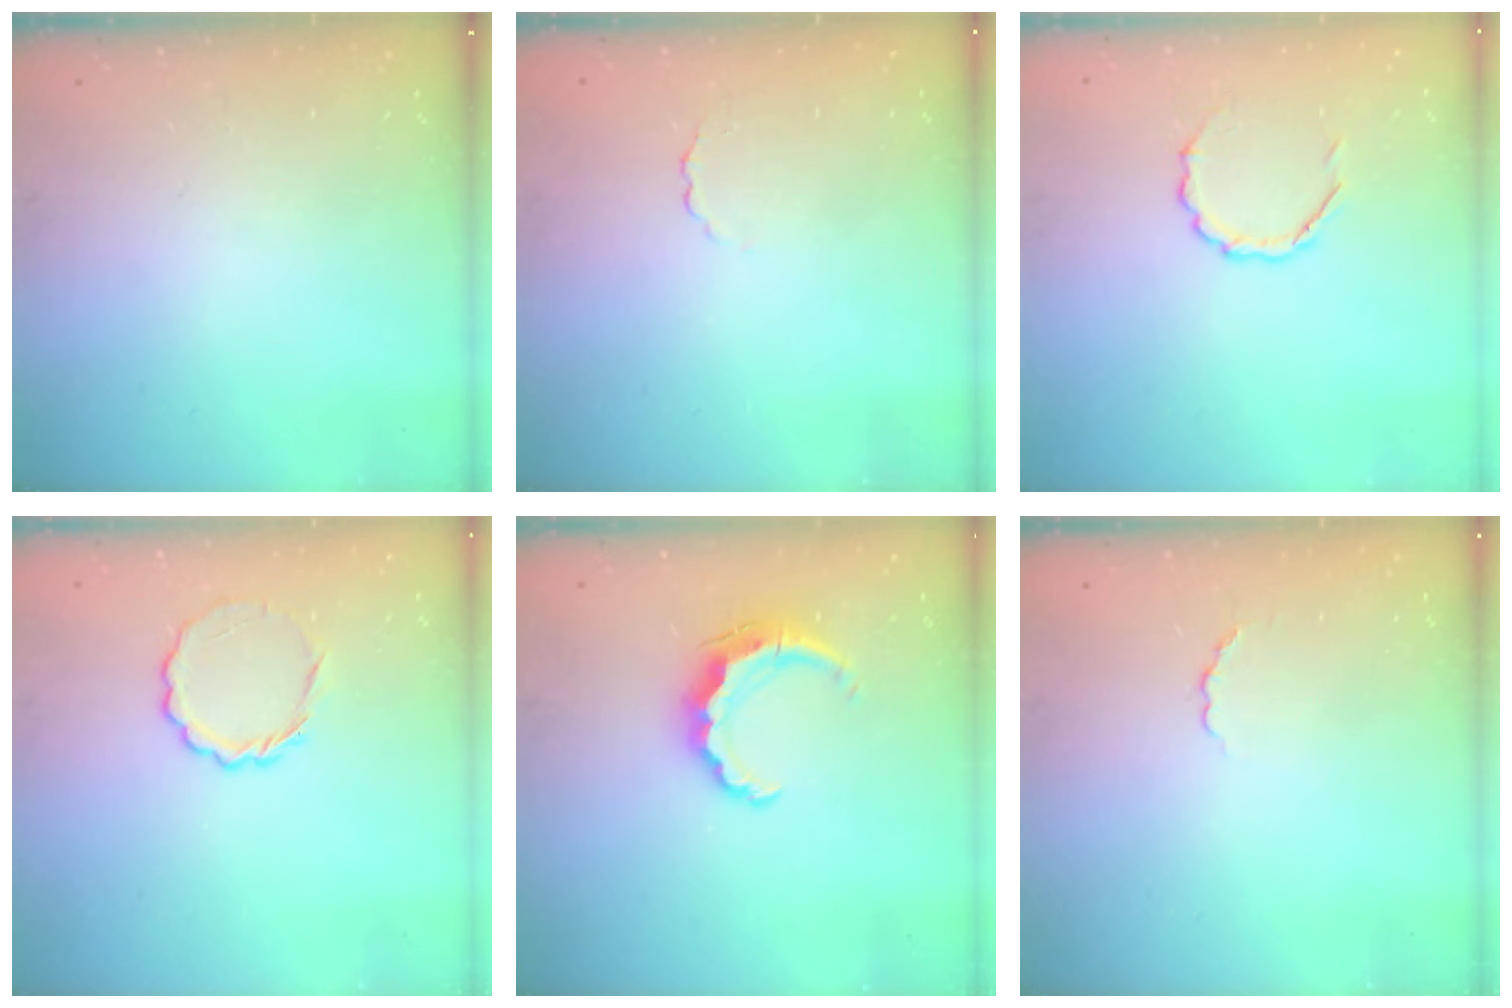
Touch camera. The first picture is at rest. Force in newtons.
{"total": 1.7, "press": 1.6, "slide": 0.5}
{"total": 4.9, "press": 4.7, "slide": 1.3}
{"total": 4.7, "press": 4.4, "slide": 1.6}
{"total": 7.4, "press": 7.4, "slide": 0.2}
{"total": 2.4, "press": 2.2, "slide": 1.0}